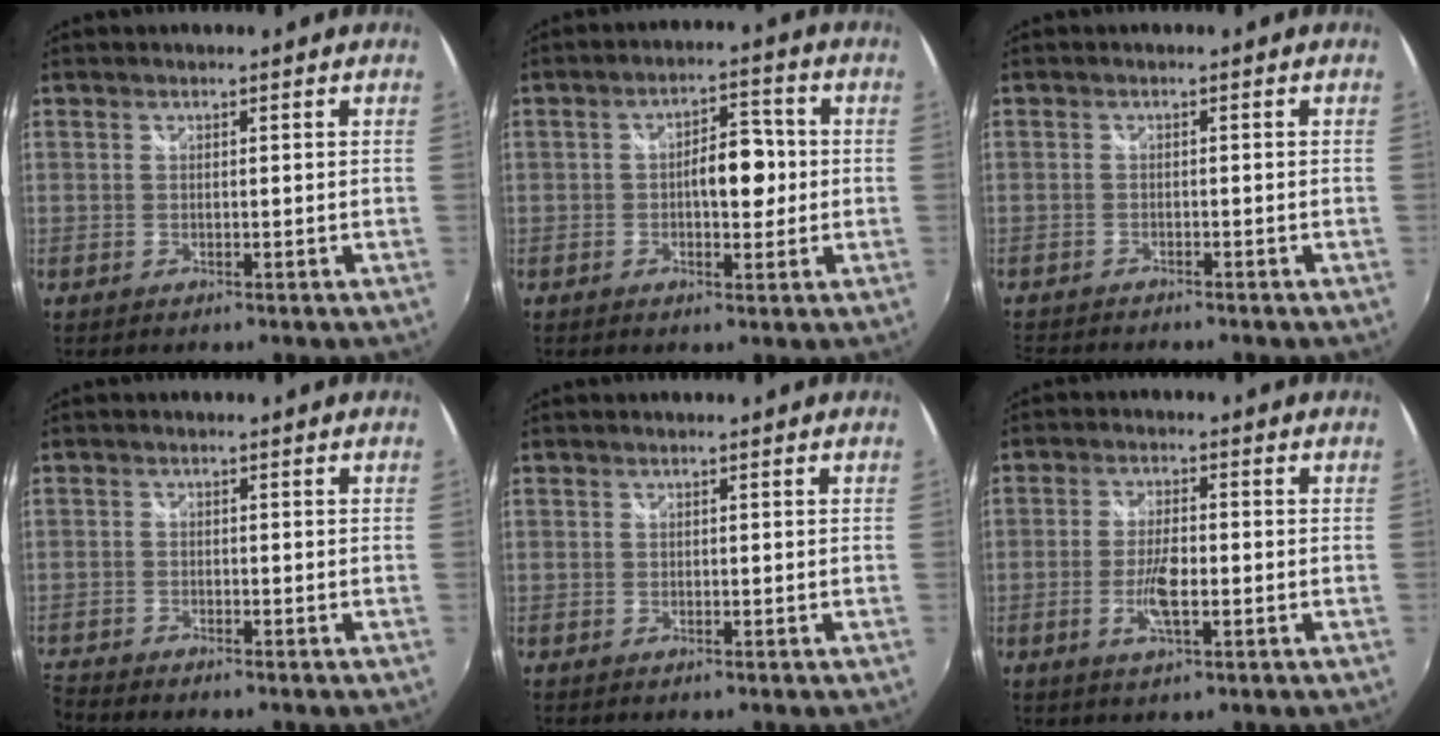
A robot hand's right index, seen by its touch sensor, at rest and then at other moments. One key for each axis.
{"total": 6.4, "fx": -0.3, "fy": 3.2, "fz": 5.5, "tx": -0.087, "ty": 0.013, "tz": -0.002}
{"total": 5.0, "fx": -4.8, "fy": 0.3, "fz": 1.5, "tx": -0.048, "ty": -0.019, "tz": -0.082}
{"total": 3.8, "fx": -3.7, "fy": 0.2, "fz": 0.4, "tx": -0.031, "ty": -0.018, "tz": -0.078}
{"total": 0.0}
{"total": 5.3, "fx": -1.4, "fy": 1.5, "fz": 4.9, "tx": -0.102, "ty": 0.001, "tz": -0.025}